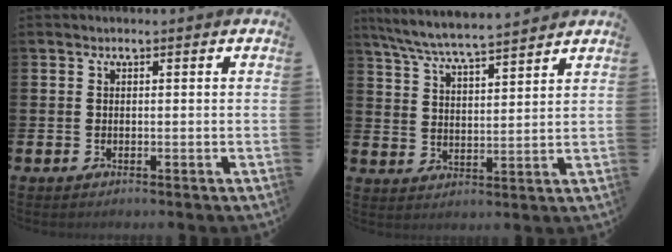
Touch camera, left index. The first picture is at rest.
{"total": 6.6, "force": [6.4, 0.0, 1.8], "torque": [-0.062, -0.038, 0.114]}